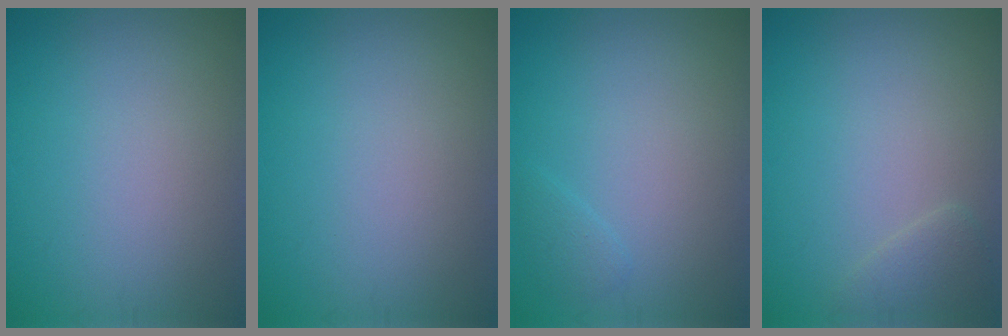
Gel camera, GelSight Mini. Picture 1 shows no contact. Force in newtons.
{"total": 0.0}
{"total": 0.9, "press": 0.9, "slide": 0.1}
{"total": 1.3, "press": 1.3, "slide": 0.2}